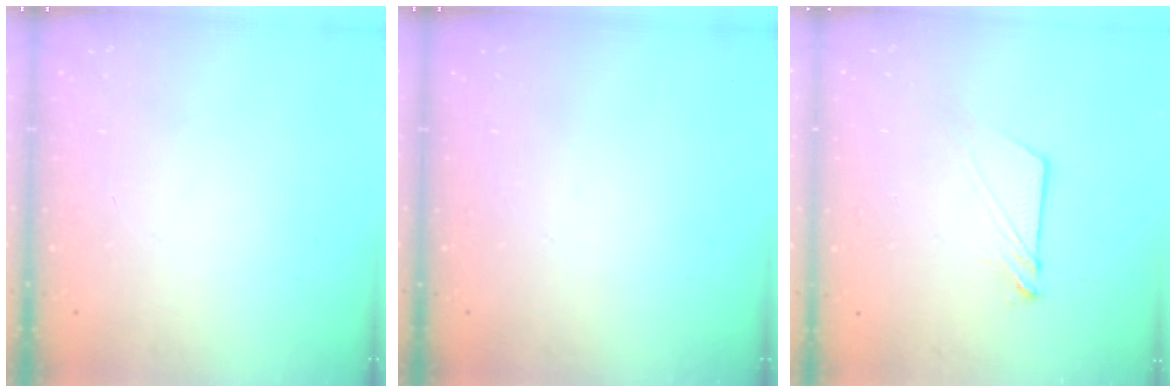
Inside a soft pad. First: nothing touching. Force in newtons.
{"total": 0.0}
{"total": 5.6, "press": 5.6, "slide": 0.3}